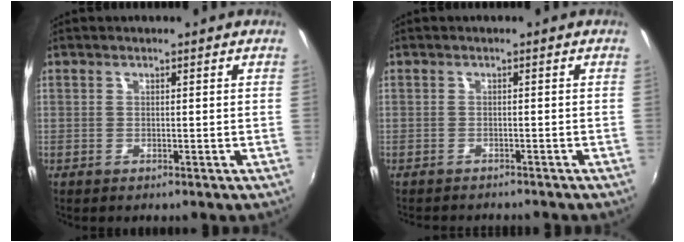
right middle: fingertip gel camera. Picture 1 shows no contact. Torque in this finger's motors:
{"motor_torque": [0.05, -0.11, 0.02, 0.02]}